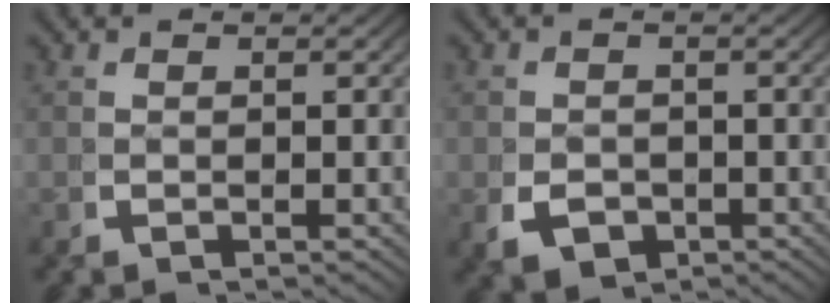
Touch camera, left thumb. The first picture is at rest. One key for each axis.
{"total": 3.4, "fx": -1.4, "fy": 2.5, "fz": 1.8, "tx": -0.036, "ty": -0.018, "tz": -0.016}